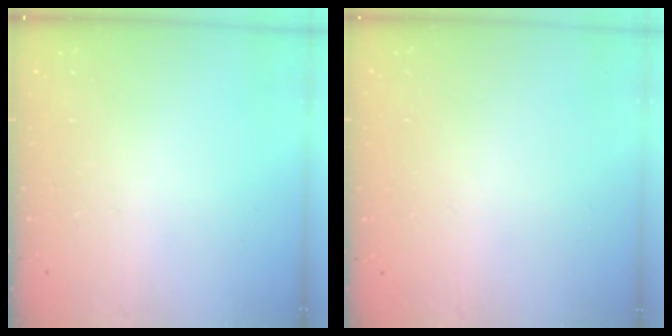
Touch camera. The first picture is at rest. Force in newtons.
{"total": 0.0}